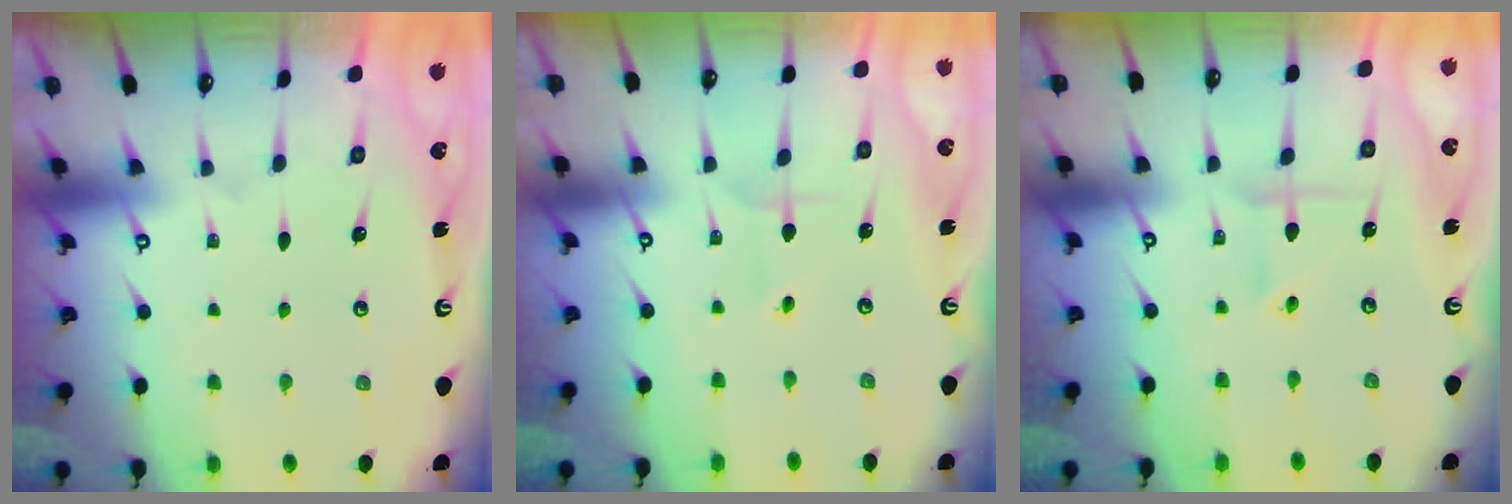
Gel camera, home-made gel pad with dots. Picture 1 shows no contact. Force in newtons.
{"total": 2.3, "press": 2.3, "slide": 0.2}
{"total": 2.5, "press": 2.5, "slide": 0.1}